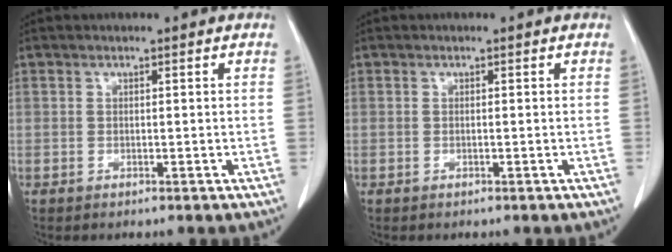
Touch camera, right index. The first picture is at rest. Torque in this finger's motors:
{"motor_torque": [0.05, 0.01, -0.03, 0.01]}